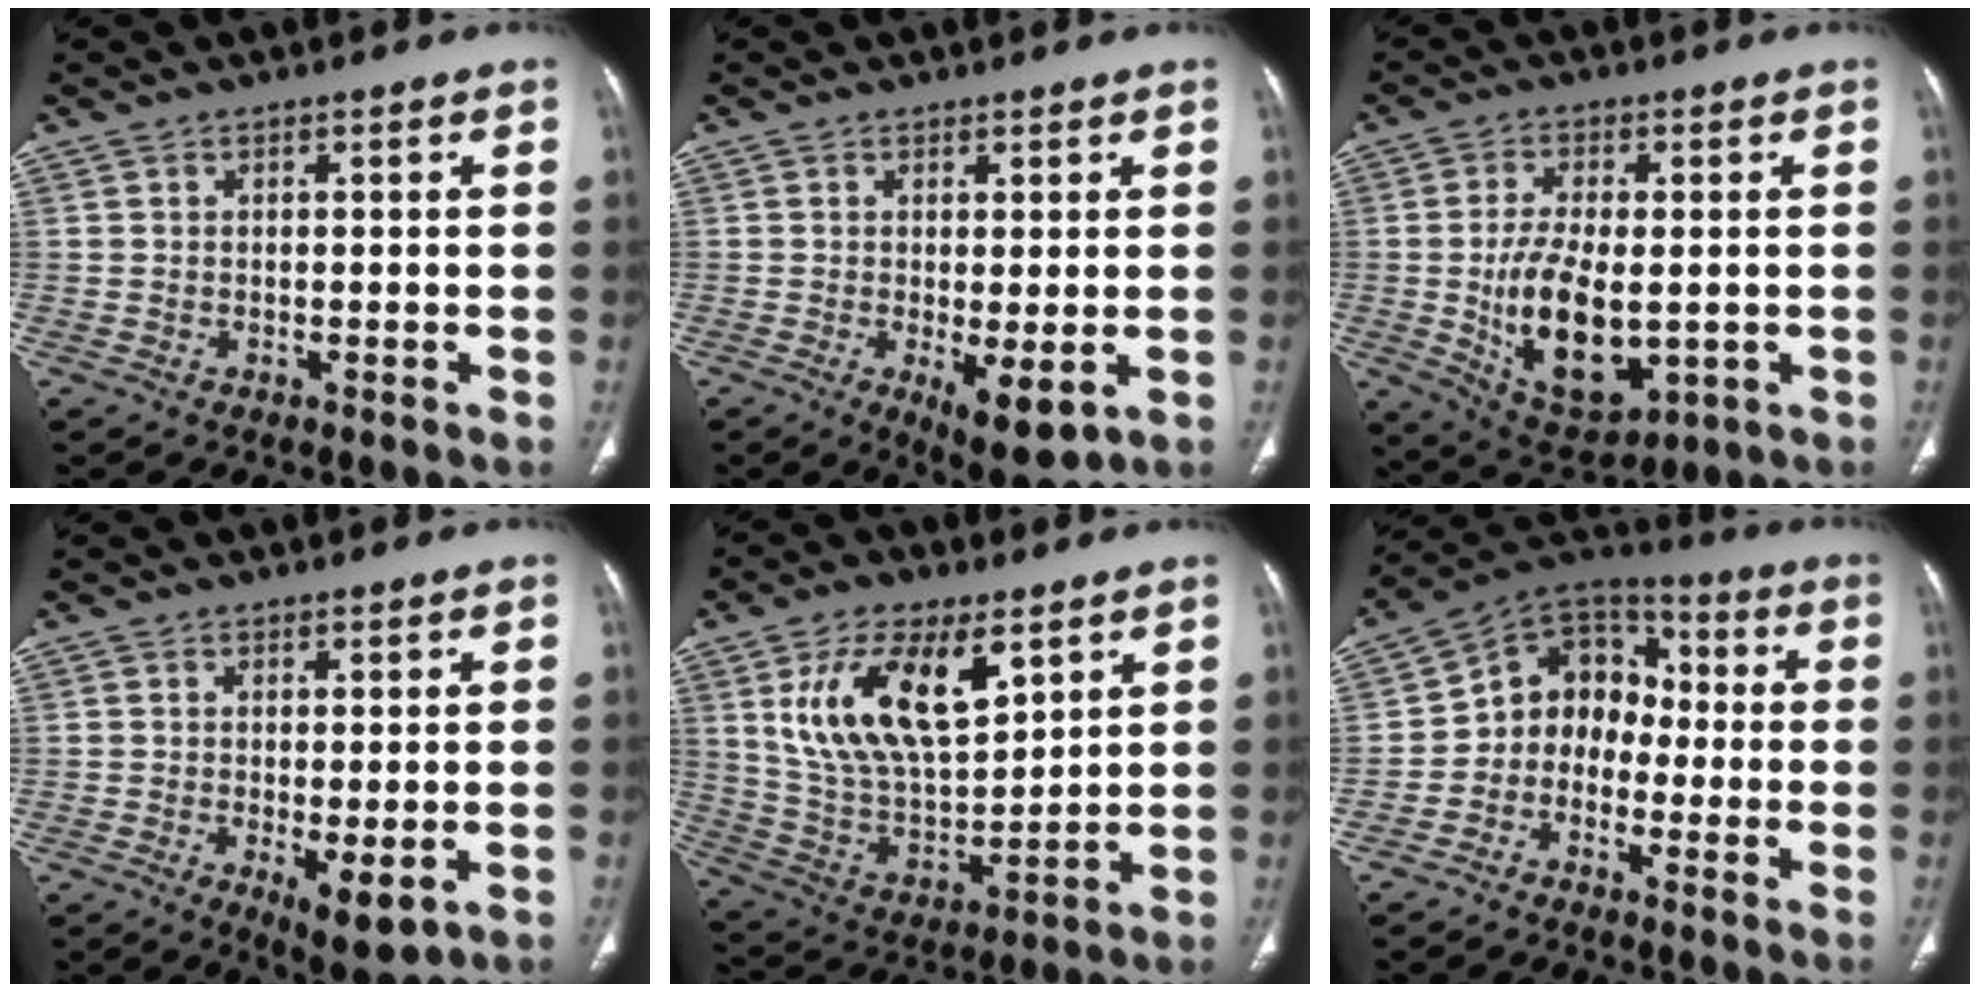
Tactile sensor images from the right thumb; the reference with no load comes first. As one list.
[{"total": 6.6, "force": [-1.4, 2.2, 6.1], "torque": [-0.096, -0.023, -0.012]}, {"total": 14.6, "force": [-1.7, 7.6, 12.4], "torque": [-0.209, -0.013, -0.011]}, {"total": 5.5, "force": [-1.2, 1.8, 5.1], "torque": [-0.083, -0.021, -0.012]}, {"total": 18.3, "force": [7.9, 8.9, 13.9], "torque": [-0.229, -0.033, 0.159]}, {"total": 10.5, "force": [-2.4, 8.6, 5.4], "torque": [-0.056, 0.061, -0.062]}]